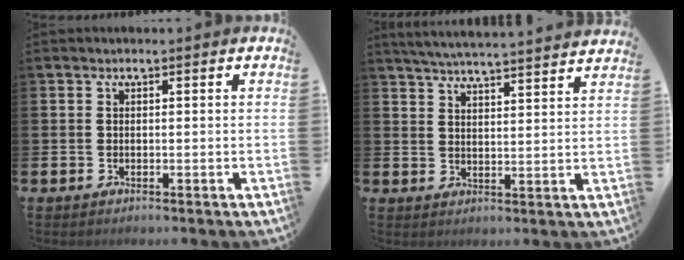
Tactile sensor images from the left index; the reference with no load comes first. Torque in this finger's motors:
{"motor_torque": [0.03, -1.45, 0.05, 0.03]}